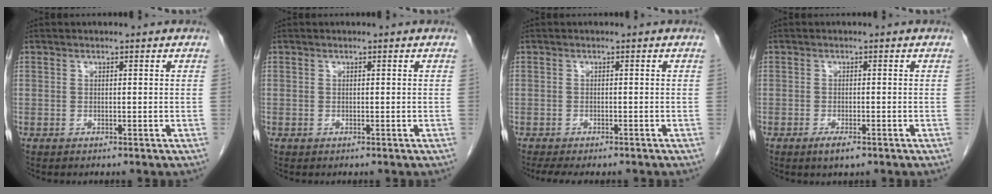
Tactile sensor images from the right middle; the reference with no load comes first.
{"total": 0.0}
{"total": 5.8, "force": [-4.8, 1.8, 2.7], "torque": [-0.036, -0.010, -0.069]}
{"total": 2.3, "force": [-1.5, 0.5, 1.7], "torque": [-0.034, -0.004, -0.025]}